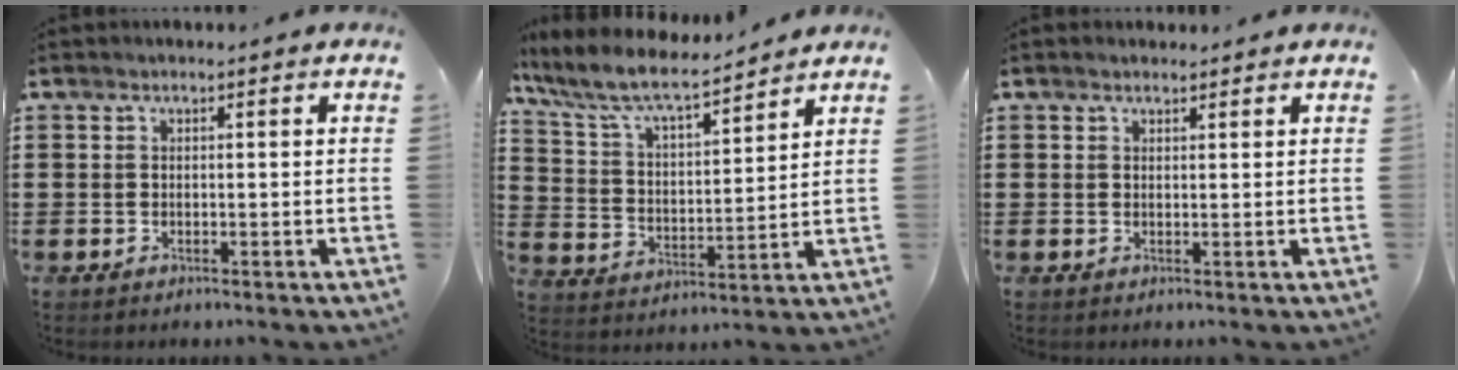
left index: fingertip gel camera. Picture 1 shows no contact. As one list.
[{"total": 8.1, "force": [7.0, 1.1, 3.8], "torque": [-0.104, -0.037, 0.119]}, {"total": 0.9, "force": [0.9, 0.3, 0.1], "torque": [-0.003, 0.001, 0.017]}]